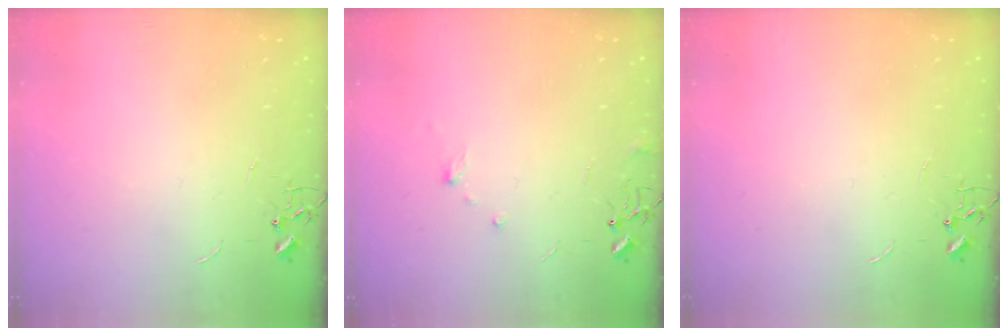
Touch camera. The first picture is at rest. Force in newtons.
{"total": 5.7, "press": 5.6, "slide": 0.5}
{"total": 0.0}